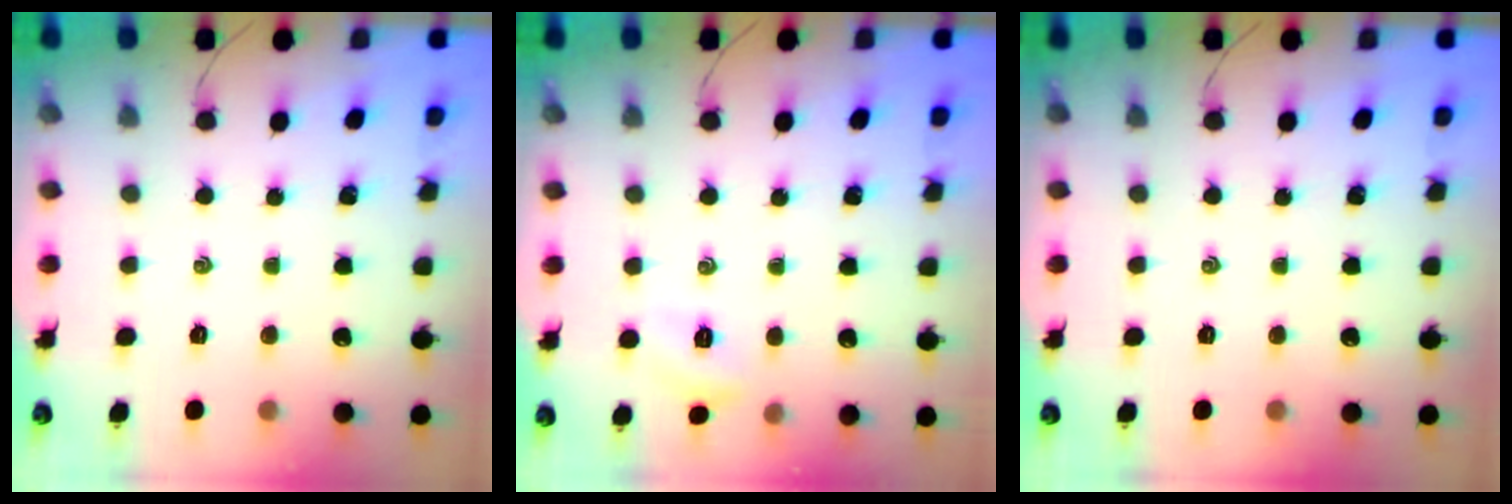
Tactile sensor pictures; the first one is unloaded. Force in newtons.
{"total": 5.3, "press": 5.1, "slide": 1.4}
{"total": 0.0}